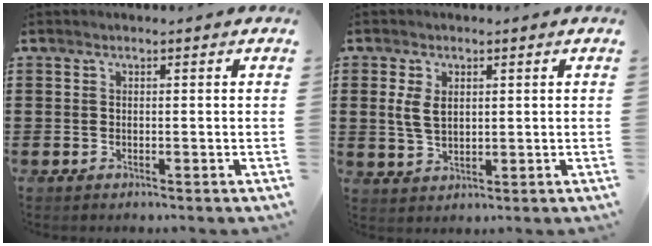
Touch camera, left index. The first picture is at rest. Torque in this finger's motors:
{"motor_torque": [0.44, -0.37, 0.15, 0.05]}